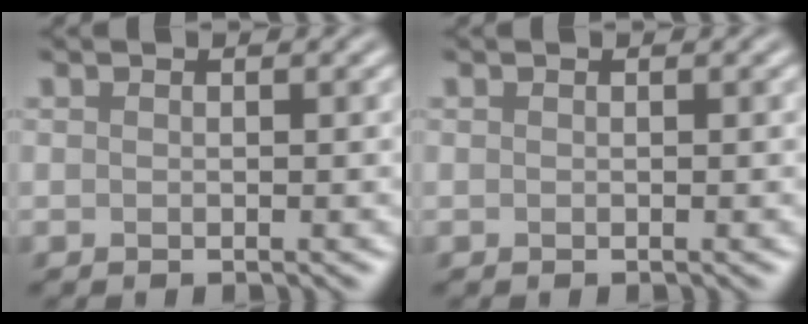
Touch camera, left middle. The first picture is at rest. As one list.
[{"total": 0.0}]